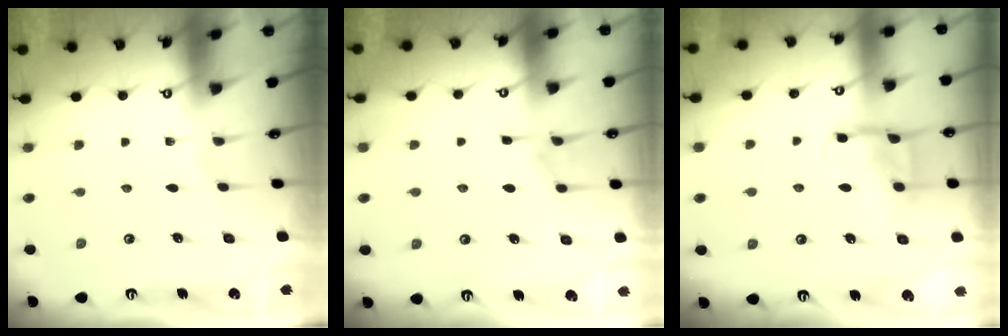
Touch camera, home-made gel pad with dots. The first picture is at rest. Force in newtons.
{"total": 4.4, "press": 4.4, "slide": 0.6}
{"total": 10.6, "press": 10.6, "slide": 1.0}